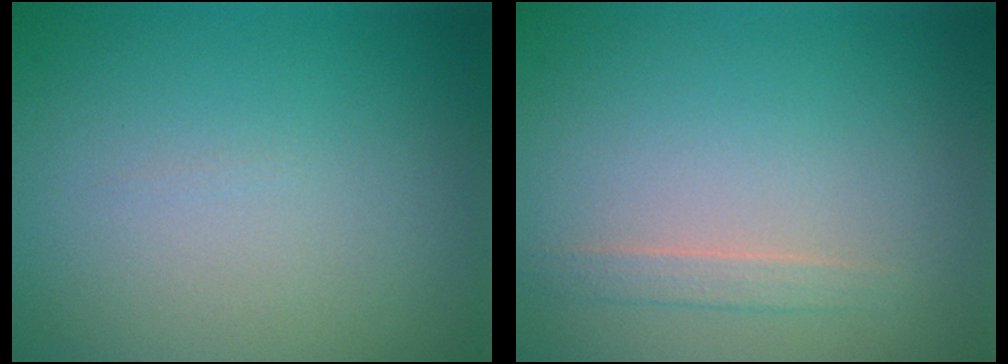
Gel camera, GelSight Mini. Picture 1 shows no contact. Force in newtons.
{"total": 1.1, "press": 1.1, "slide": 0.2}